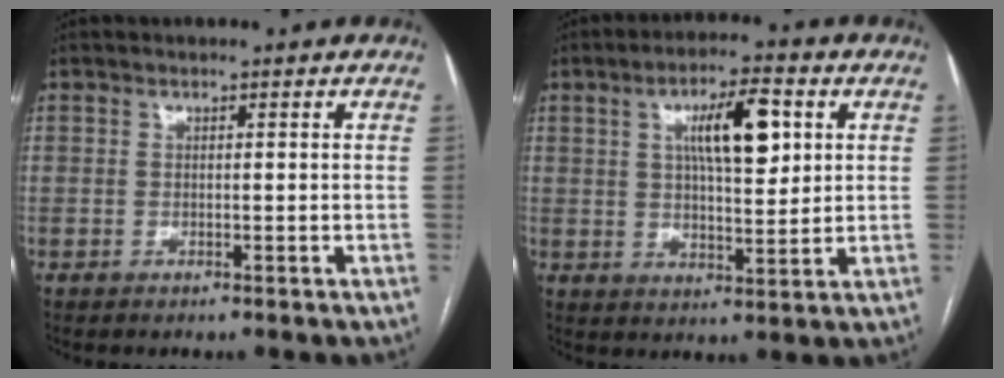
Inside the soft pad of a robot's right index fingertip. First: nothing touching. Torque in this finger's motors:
{"motor_torque": [1.22, 0.19, 0.56, 0.15]}